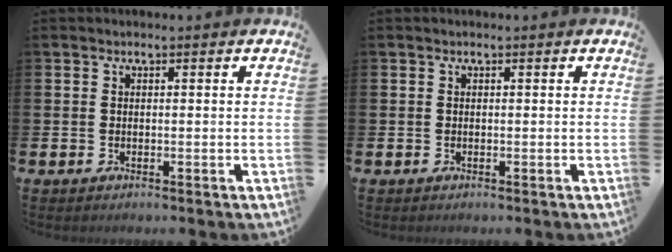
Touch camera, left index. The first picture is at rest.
{"total": 0.0}